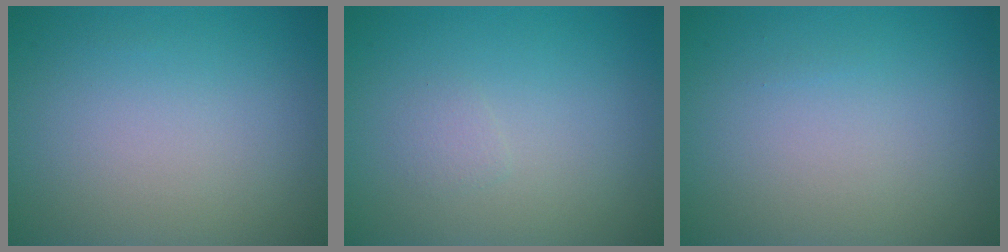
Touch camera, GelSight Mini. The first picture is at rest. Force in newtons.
{"total": 0.7, "press": 0.7, "slide": 0.0}
{"total": 0.0}